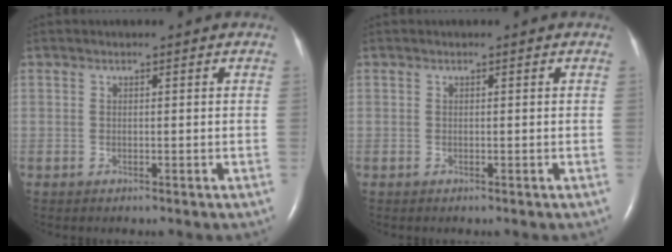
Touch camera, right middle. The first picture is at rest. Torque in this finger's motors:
{"motor_torque": [0.00, 0.00, 0.00, 0.00]}